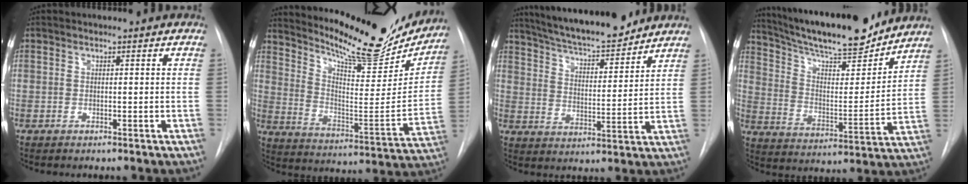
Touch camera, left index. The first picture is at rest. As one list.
[{"total": 22.6, "force": [20.2, 4.8, 9.0], "torque": [-0.146, -0.049, 0.284]}, {"total": 16.2, "force": [14.4, 2.3, 6.9], "torque": [-0.116, 0.003, 0.228]}, {"total": 20.6, "force": [18.2, 3.2, 9.2], "torque": [-0.160, -0.002, 0.284]}]